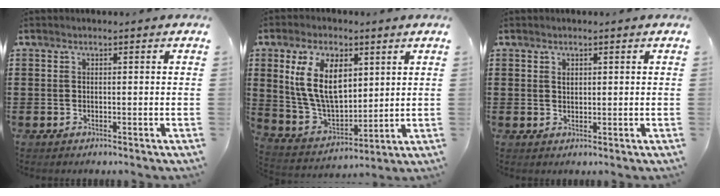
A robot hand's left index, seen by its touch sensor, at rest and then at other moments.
{"total": 12.0, "force": [4.4, 6.8, 8.8], "torque": [-0.212, 0.007, 0.080]}
{"total": 1.0, "force": [0.5, 0.7, 0.5], "torque": [-0.014, 0.003, 0.010]}